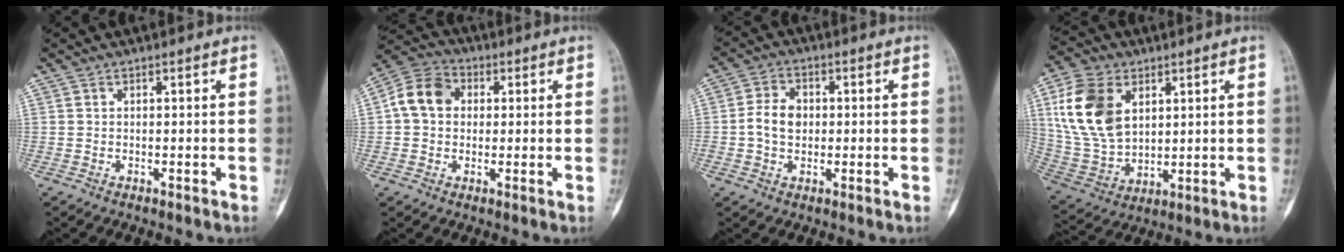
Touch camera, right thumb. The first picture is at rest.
{"total": 8.8, "force": [1.2, 7.1, 5.2], "torque": [-0.086, 0.023, 0.010]}
{"total": 6.3, "force": [-0.1, 4.7, 4.2], "torque": [-0.069, 0.012, -0.007]}
{"total": 16.2, "force": [5.1, 10.8, 11.0], "torque": [-0.203, -0.012, 0.109]}